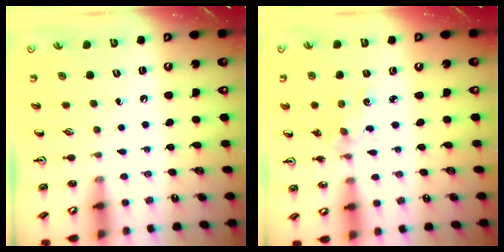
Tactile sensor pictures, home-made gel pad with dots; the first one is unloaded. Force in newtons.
{"total": 2.6, "press": 2.6, "slide": 0.4}